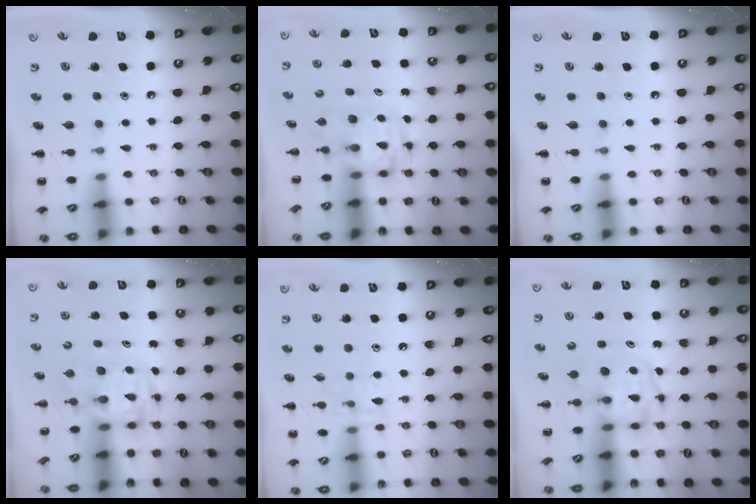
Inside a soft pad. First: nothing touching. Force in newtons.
{"total": 2.9, "press": 2.9, "slide": 0.5}
{"total": 0.0}
{"total": 2.8, "press": 2.7, "slide": 0.6}
{"total": 7.7, "press": 7.6, "slide": 1.0}
{"total": 3.9, "press": 3.9, "slide": 0.7}